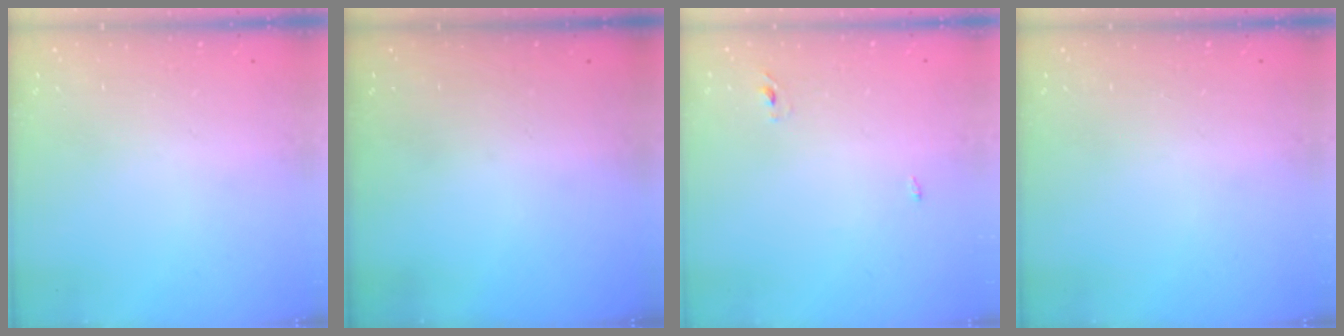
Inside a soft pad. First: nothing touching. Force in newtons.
{"total": 0.0}
{"total": 2.3, "press": 2.1, "slide": 1.0}
{"total": 0.0}